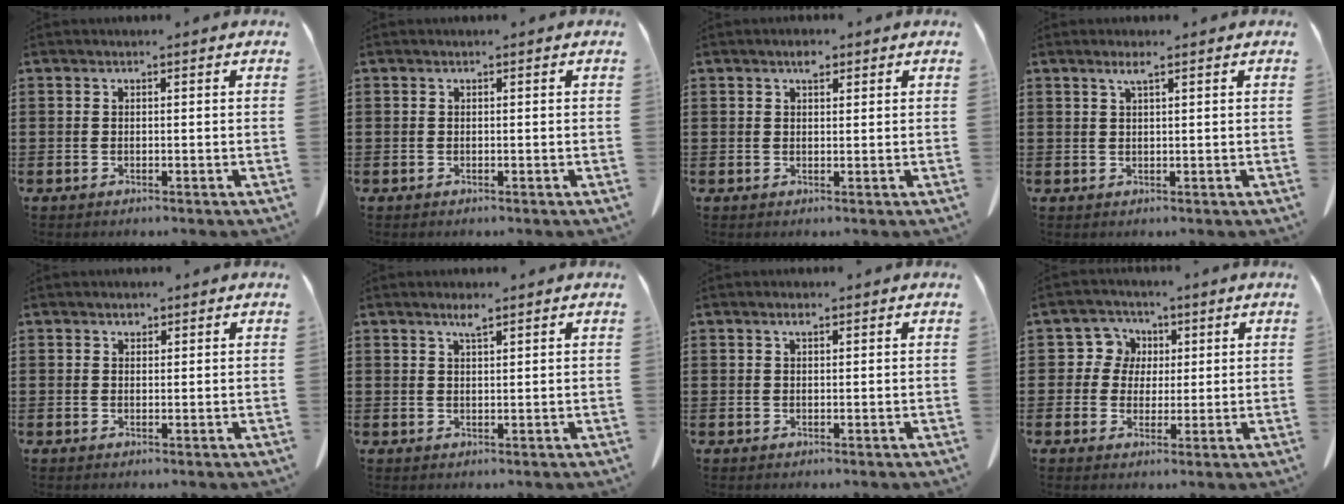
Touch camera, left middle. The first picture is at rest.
{"total": 0.0}
{"total": 2.3, "force": [1.4, 1.0, 1.4], "torque": [-0.024, 0.001, 0.024]}
{"total": 1.8, "force": [1.1, 0.1, 1.4], "torque": [-0.031, 0.000, 0.019]}
{"total": 1.0, "force": [0.8, 0.5, 0.3], "torque": [0.000, -0.002, 0.014]}
{"total": 2.2, "force": [1.6, 0.2, 1.4], "torque": [-0.030, 0.001, 0.028]}
{"total": 1.1, "force": [0.7, 0.4, 0.7], "torque": [-0.016, 0.001, 0.012]}
{"total": 5.5, "force": [1.8, 5.0, 1.3], "torque": [-0.045, 0.013, 0.030]}